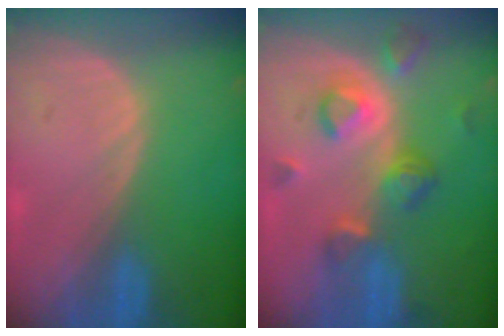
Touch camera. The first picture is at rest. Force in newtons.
{"total": 8.0, "press": 7.1, "slide": 3.7}